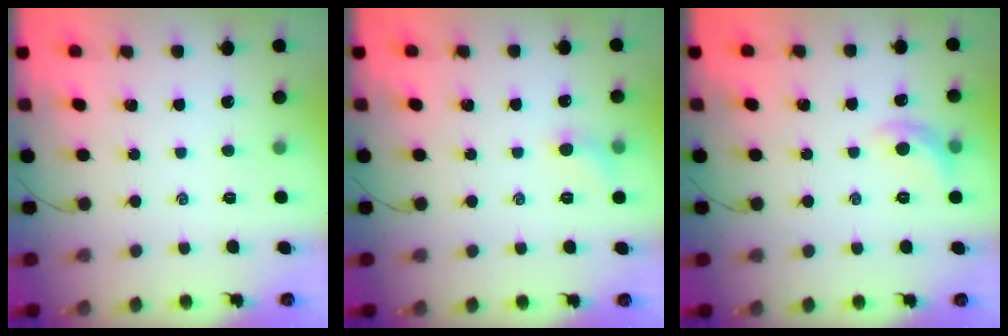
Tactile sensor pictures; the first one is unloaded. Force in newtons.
{"total": 6.2, "press": 5.9, "slide": 1.7}
{"total": 7.0, "press": 6.9, "slide": 0.7}